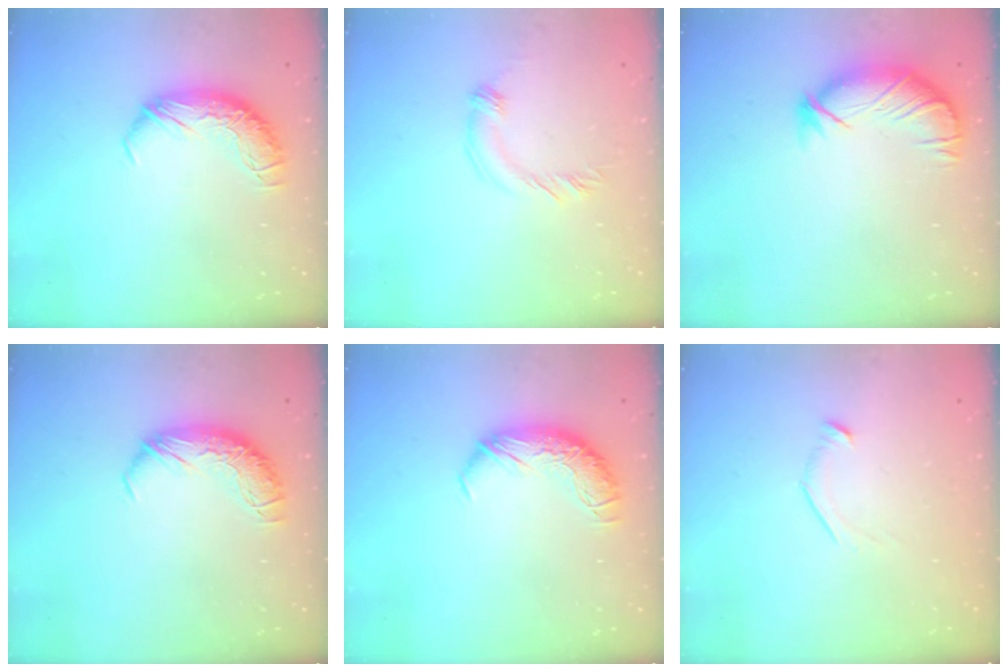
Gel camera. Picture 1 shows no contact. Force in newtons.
{"total": 3.0, "press": 2.9, "slide": 0.8}
{"total": 3.8, "press": 3.2, "slide": 2.1}
{"total": 0.0}
{"total": 0.0}
{"total": 7.2, "press": 7.2, "slide": 0.8}